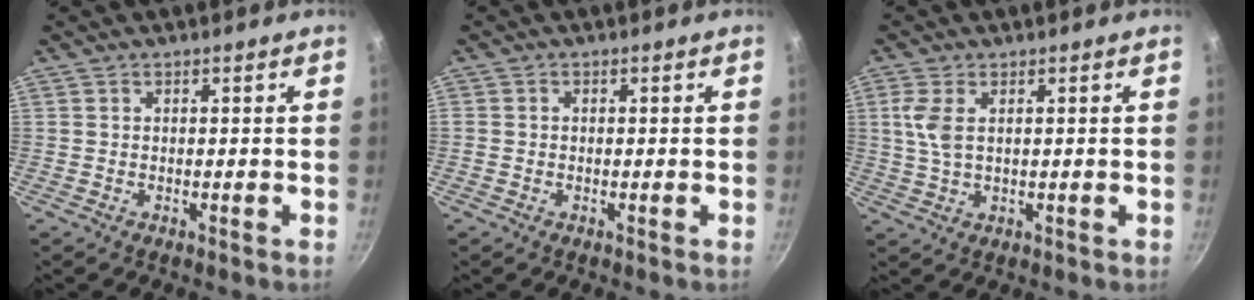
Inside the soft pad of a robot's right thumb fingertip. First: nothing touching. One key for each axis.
{"total": 0.7, "fx": -0.2, "fy": 0.7, "fz": 0.2, "tx": -0.005, "ty": 0.002, "tz": -0.003}
{"total": 4.9, "fx": 1.3, "fy": 2.5, "fz": 4.0, "tx": -0.085, "ty": 0.000, "tz": 0.029}